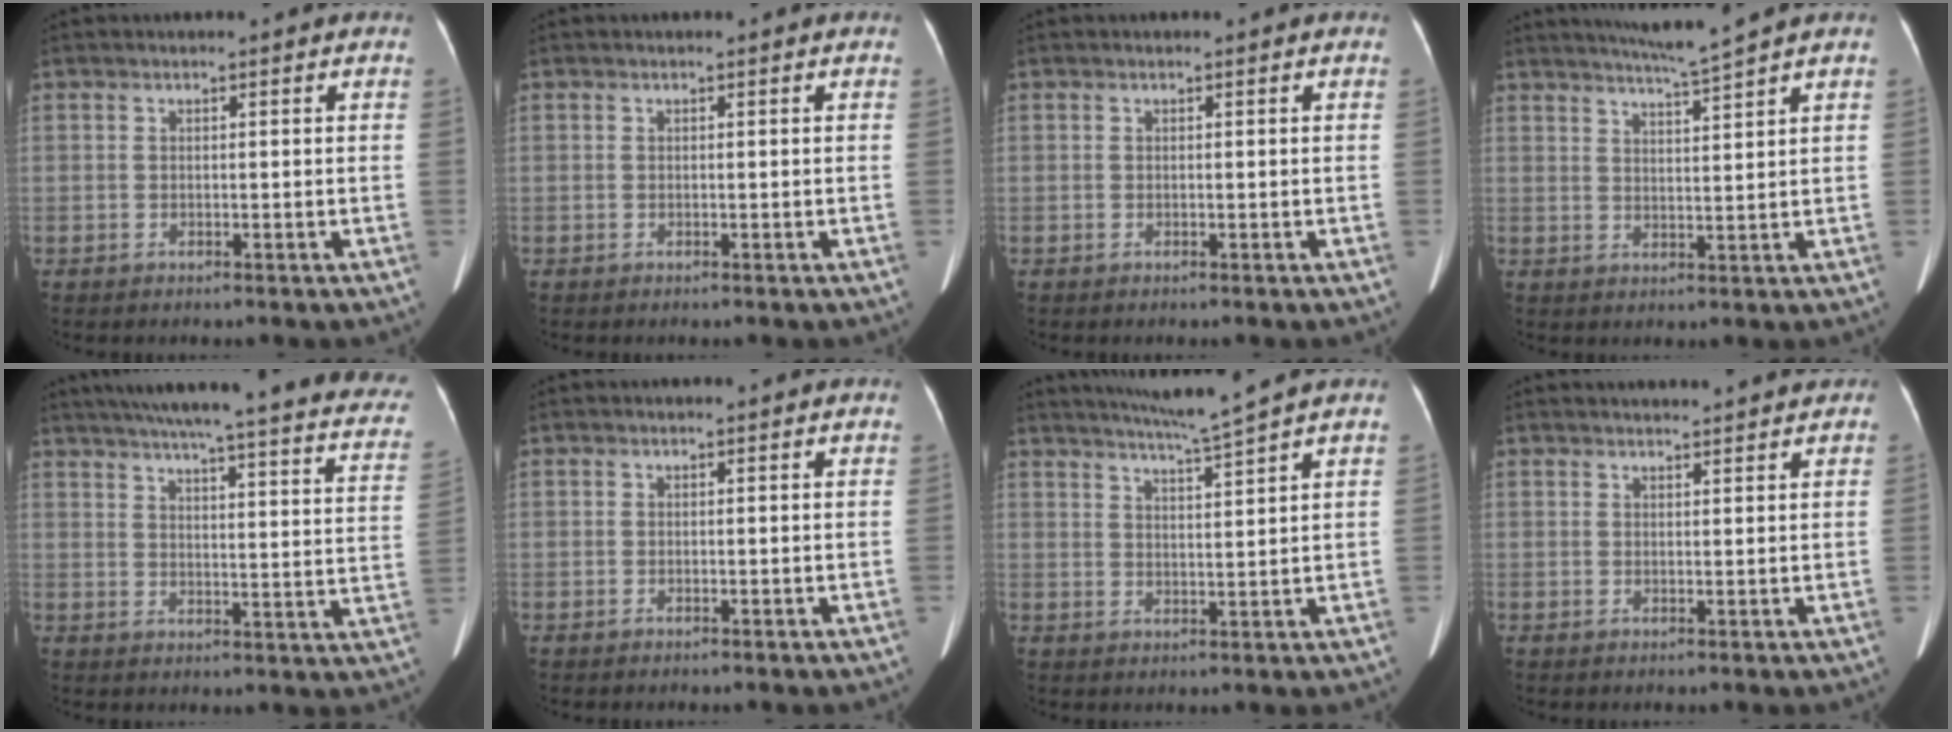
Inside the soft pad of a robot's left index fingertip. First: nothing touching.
{"total": 0.0}
{"total": 0.0}
{"total": 5.3, "force": [4.6, -1.7, 1.9], "torque": [-0.035, -0.009, 0.082]}
{"total": 32.0, "force": [27.4, 3.2, 16.2], "torque": [-0.192, -0.045, 0.321]}
{"total": 0.0}
{"total": 6.4, "force": [5.5, -2.0, 2.5], "torque": [-0.045, -0.009, 0.096]}
{"total": 4.8, "force": [4.6, 0.7, 1.3], "torque": [-0.017, 0.021, 0.050]}